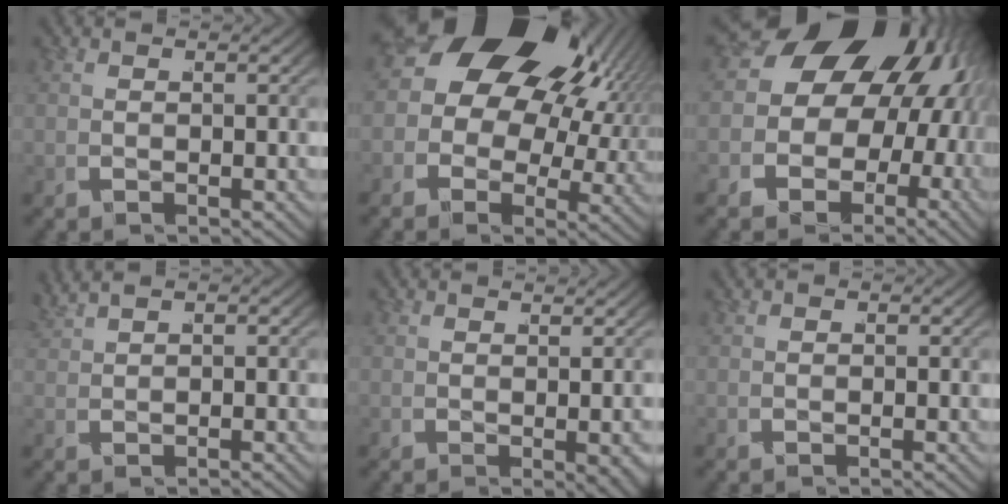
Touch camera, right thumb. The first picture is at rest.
{"total": 18.2, "force": [4.2, 12.8, 12.2], "torque": [-0.223, 0.012, 0.037]}
{"total": 18.9, "force": [2.2, 15.1, 11.1], "torque": [-0.228, -0.016, 0.014]}
{"total": 1.1, "force": [0.9, -0.1, 0.5], "torque": [-0.008, 0.010, 0.017]}
{"total": 1.5, "force": [0.3, 0.3, 1.4], "torque": [-0.017, -0.007, 0.012]}
{"total": 0.0}